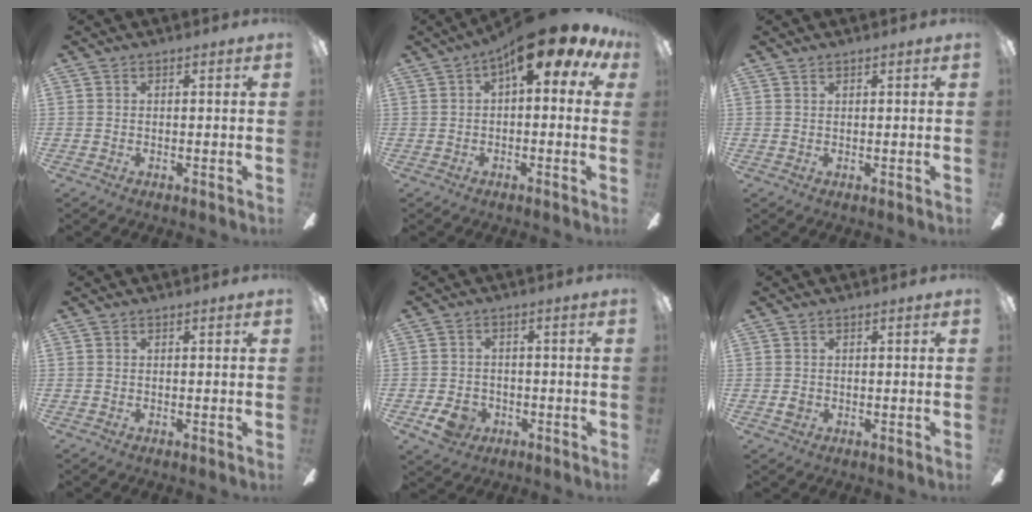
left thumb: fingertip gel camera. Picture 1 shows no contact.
{"total": 11.7, "force": [6.0, 4.4, 9.1], "torque": [-0.122, -0.030, 0.097]}
{"total": 0.7, "force": [0.7, 0.2, 0.0], "torque": [-0.002, 0.001, 0.014]}
{"total": 0.0}
{"total": 5.5, "force": [-2.3, 4.2, 2.7], "torque": [-0.067, 0.010, -0.043]}
{"total": 1.0, "force": [0.2, 0.9, 0.4], "torque": [-0.008, 0.004, 0.003]}